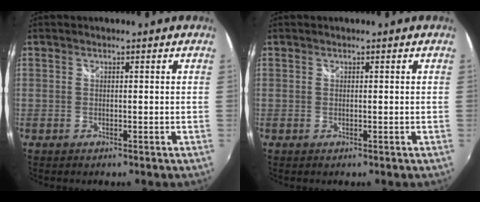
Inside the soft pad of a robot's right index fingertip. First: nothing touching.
{"total": 0.0}